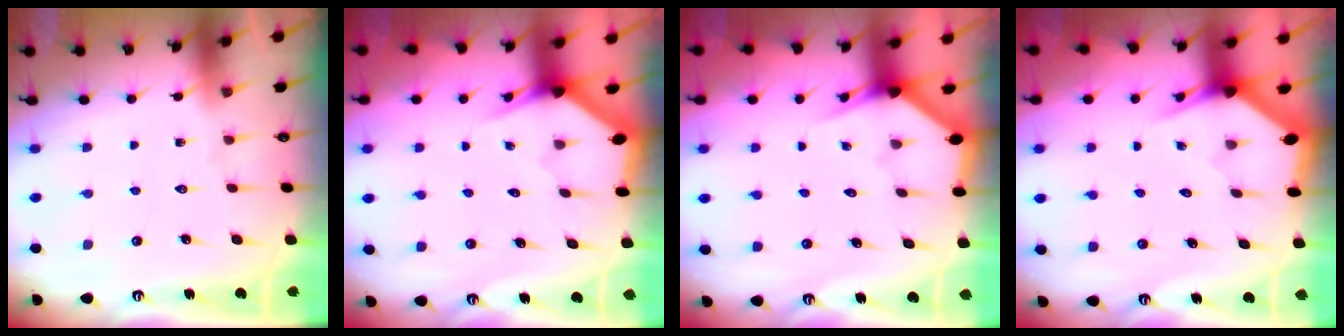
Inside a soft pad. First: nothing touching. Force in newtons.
{"total": 3.1, "press": 3.1, "slide": 0.0}
{"total": 2.7, "press": 2.7, "slide": 0.1}
{"total": 3.0, "press": 3.0, "slide": 0.1}